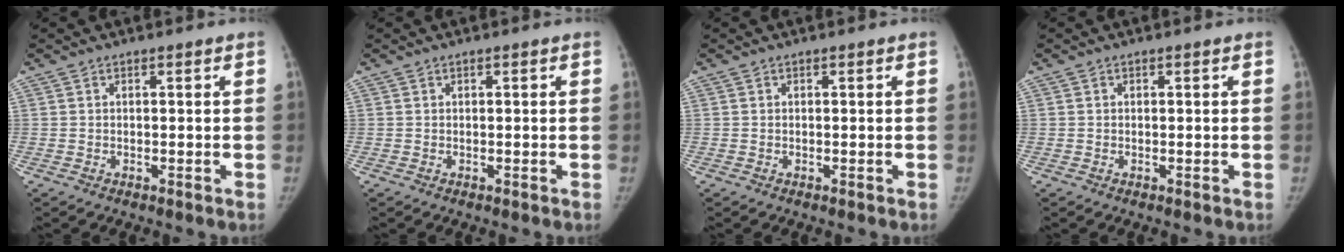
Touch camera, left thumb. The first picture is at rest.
{"total": 0.0}
{"total": 0.0}
{"total": 0.0}